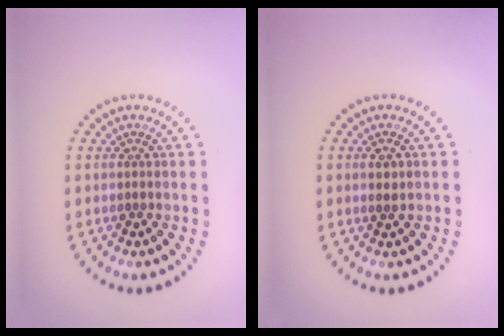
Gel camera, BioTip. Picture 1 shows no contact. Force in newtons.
{"total": 0.7, "press": 0.6, "slide": 0.3}